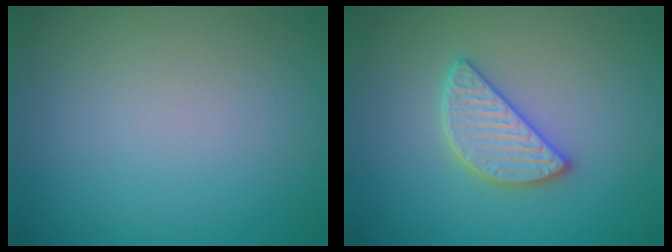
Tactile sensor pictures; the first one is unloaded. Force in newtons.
{"total": 3.0, "press": 3.0, "slide": 0.2}